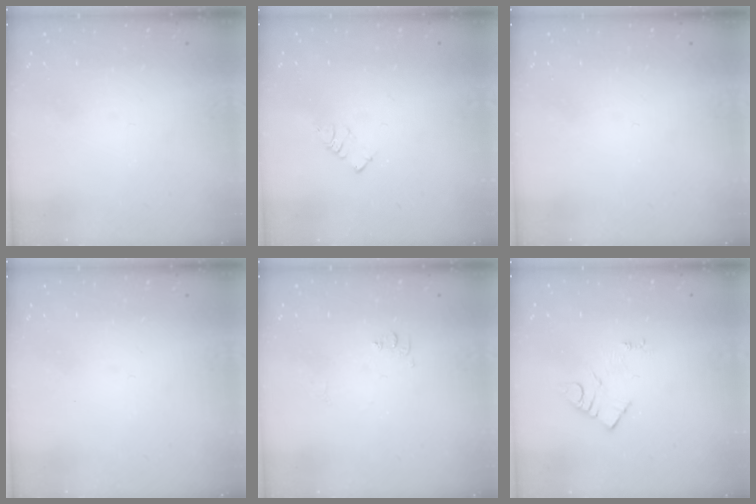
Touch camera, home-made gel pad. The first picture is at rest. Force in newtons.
{"total": 3.2, "press": 3.2, "slide": 0.4}
{"total": 0.0}
{"total": 0.0}
{"total": 5.7, "press": 5.6, "slide": 0.7}
{"total": 5.7, "press": 5.7, "slide": 0.6}